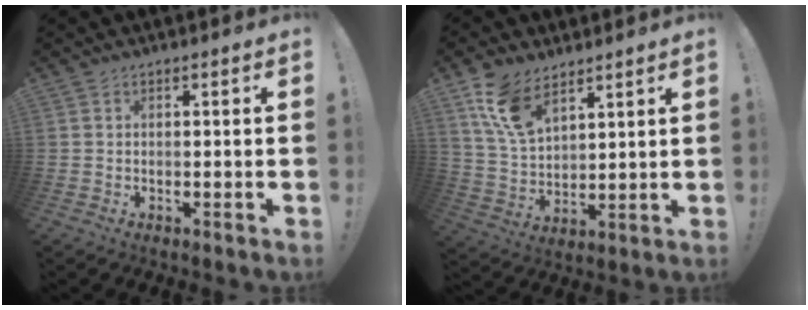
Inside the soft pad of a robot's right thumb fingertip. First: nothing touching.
{"total": 12.3, "force": [8.1, 6.5, 6.7], "torque": [-0.130, -0.035, 0.159]}